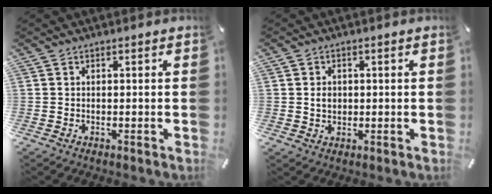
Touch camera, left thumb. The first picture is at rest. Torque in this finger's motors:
{"motor_torque": [0.08, 0.02, 0.06, 0.05, 0.00]}